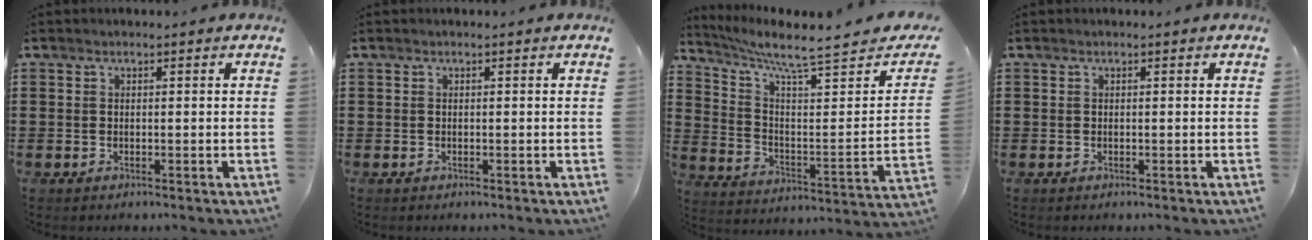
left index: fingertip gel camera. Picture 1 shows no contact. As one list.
[{"total": 0.0}, {"total": 7.1, "force": [6.1, 0.3, 3.5], "torque": [-0.091, -0.053, 0.097]}, {"total": 0.0}]